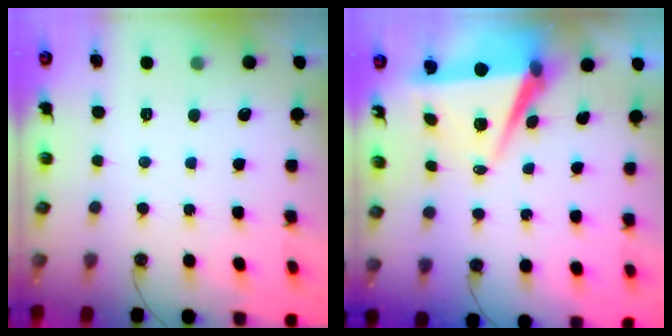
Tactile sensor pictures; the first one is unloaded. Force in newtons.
{"total": 7.1, "press": 5.6, "slide": 4.3}